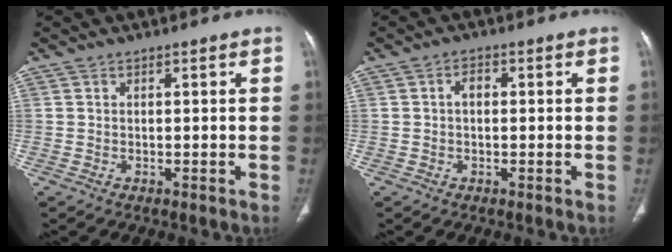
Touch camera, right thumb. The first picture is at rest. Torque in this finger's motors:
{"motor_torque": [1.40, 1.38, 0.59, -0.52, 0.00]}